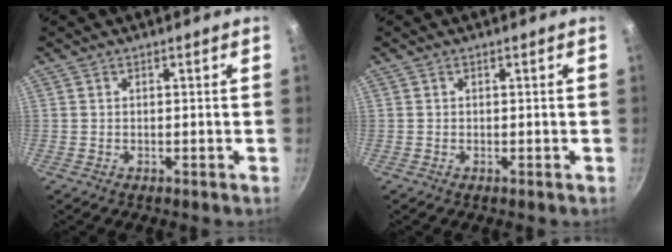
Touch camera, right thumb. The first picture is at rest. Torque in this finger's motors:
{"motor_torque": [0.13, -0.25, -0.03, 0.07, 0.05]}